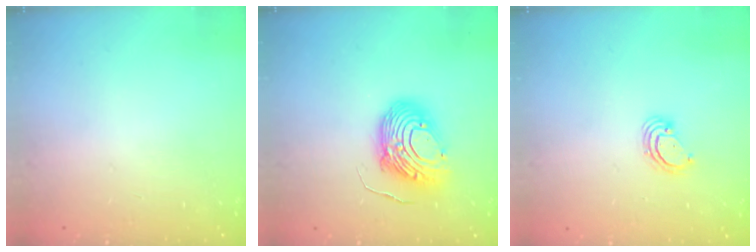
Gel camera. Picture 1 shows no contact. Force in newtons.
{"total": 12.2, "press": 12.1, "slide": 0.9}
{"total": 3.3, "press": 3.3, "slide": 0.2}